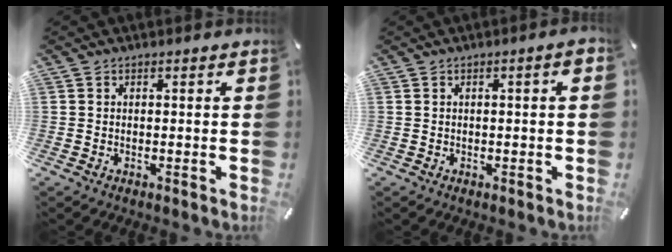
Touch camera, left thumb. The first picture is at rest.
{"total": 2.2, "force": [-0.1, 0.3, 2.1], "torque": [-0.035, 0.000, -0.001]}